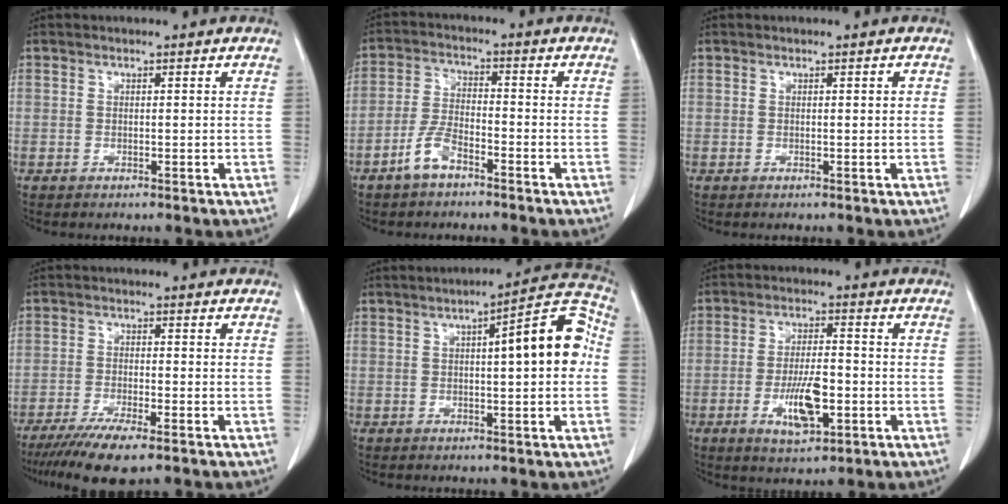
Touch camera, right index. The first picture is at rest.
{"total": 5.2, "force": [-3.5, 1.9, 3.3], "torque": [-0.075, 0.004, -0.067]}
{"total": 0.7, "force": [0.2, 0.2, 0.6], "torque": [-0.008, 0.002, 0.005]}
{"total": 7.9, "force": [-5.5, 0.9, 5.5], "torque": [-0.092, -0.017, -0.087]}
{"total": 10.7, "force": [1.3, 2.1, 10.4], "torque": [-0.132, 0.032, 0.013]}
{"total": 8.1, "force": [-2.5, 2.5, 7.3], "torque": [-0.139, -0.004, -0.038]}